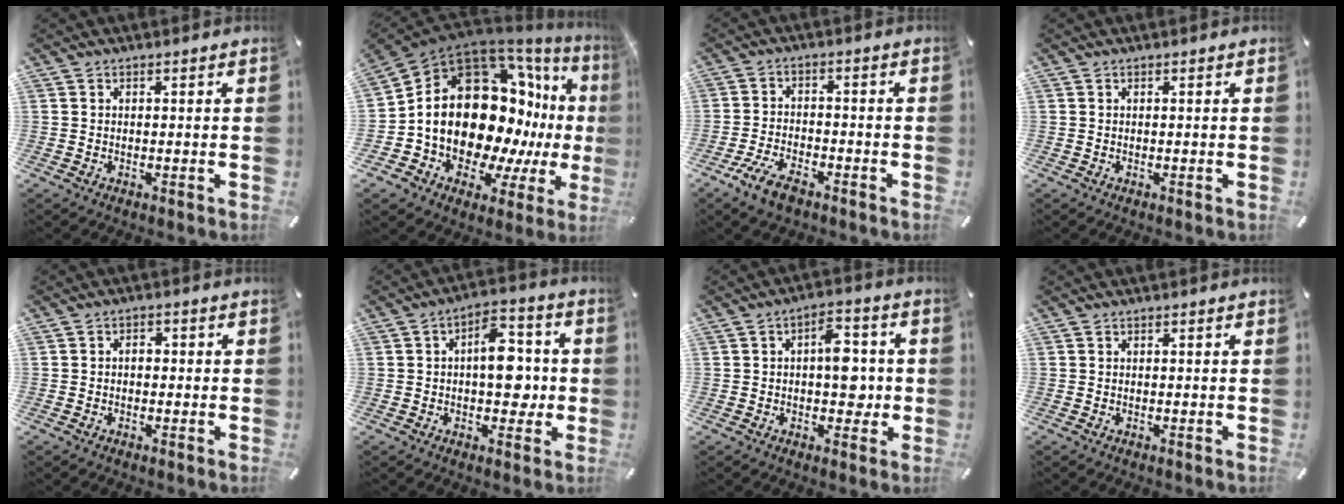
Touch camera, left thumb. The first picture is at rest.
{"total": 25.5, "force": [2.1, 17.8, 18.2], "torque": [-0.323, -0.065, 0.074]}
{"total": 7.3, "force": [-4.6, 3.5, 4.4], "torque": [-0.098, 0.015, -0.087]}
{"total": 0.0}
{"total": 2.2, "force": [-0.5, 1.6, 1.5], "torque": [-0.029, 0.010, -0.013]}
{"total": 11.4, "force": [-0.2, 7.0, 9.0], "torque": [-0.101, 0.004, -0.006]}
{"total": 9.4, "force": [0.0, 5.7, 7.4], "torque": [-0.076, -0.001, -0.007]}
{"total": 0.0}